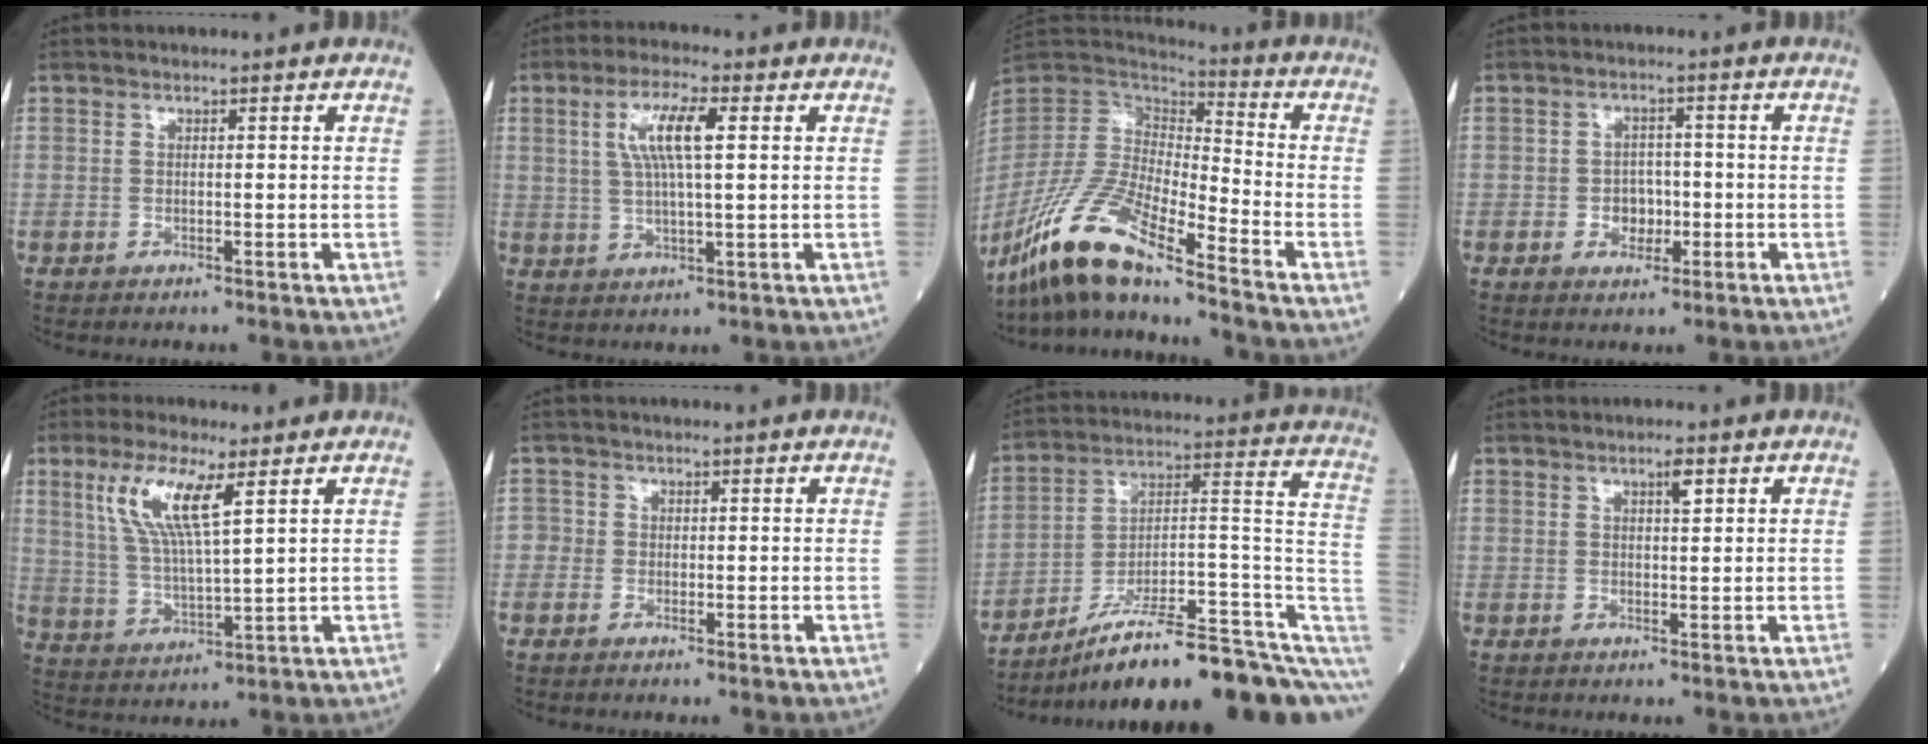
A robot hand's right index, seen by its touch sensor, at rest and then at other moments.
{"total": 7.7, "force": [2.1, 1.2, 7.3], "torque": [-0.148, 0.009, 0.041]}
{"total": 15.9, "force": [-12.0, 1.8, 10.3], "torque": [-0.209, -0.021, -0.230]}
{"total": 3.5, "force": [-0.9, 2.6, 2.2], "torque": [-0.027, 0.006, -0.014]}
{"total": 9.6, "force": [4.4, 1.4, 8.4], "torque": [-0.181, 0.001, 0.090]}
{"total": 1.3, "force": [-0.5, 1.2, 0.1], "torque": [0.009, 0.006, -0.014]}
{"total": 21.8, "force": [-13.6, 3.6, 16.7], "torque": [-0.167, 0.053, -0.209]}
{"total": 1.8, "force": [1.0, 0.4, 1.5], "torque": [-0.024, 0.000, 0.015]}